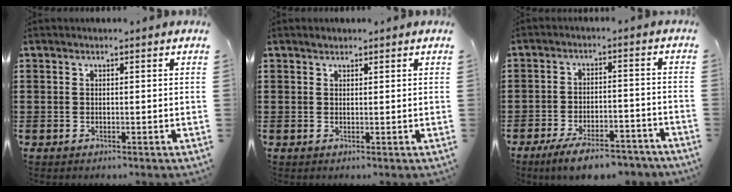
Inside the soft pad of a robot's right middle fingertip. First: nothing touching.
{"total": 0.9, "force": [0.8, 0.4, -0.1], "torque": [0.000, 0.001, 0.015]}
{"total": 6.9, "force": [-5.7, 1.1, 3.6], "torque": [-0.064, 0.000, -0.105]}